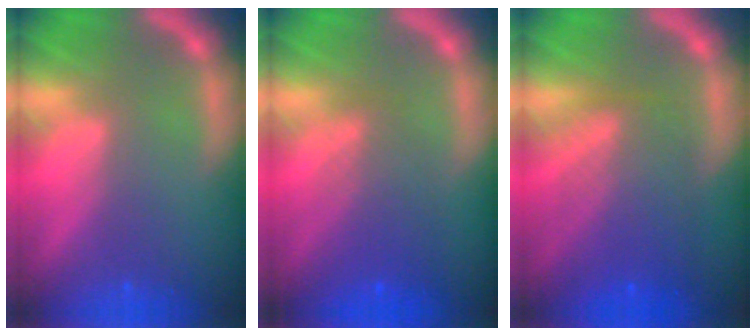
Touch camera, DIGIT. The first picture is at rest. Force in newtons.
{"total": 4.6}
{"total": 7.0}